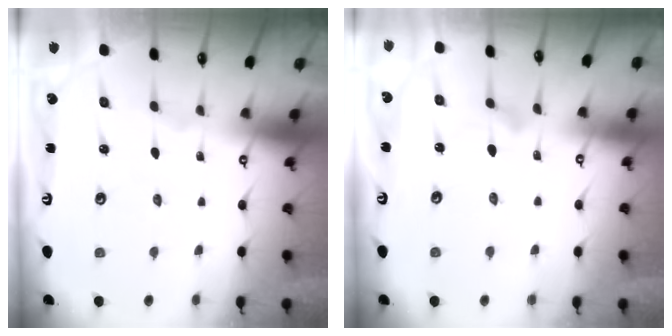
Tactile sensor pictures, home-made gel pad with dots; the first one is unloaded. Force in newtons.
{"total": 9.0, "press": 9.0, "slide": 0.5}